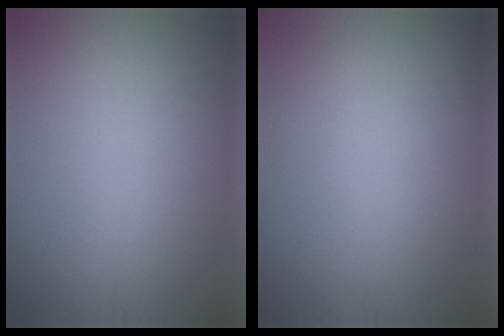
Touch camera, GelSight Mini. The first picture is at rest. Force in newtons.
{"total": 0.0}